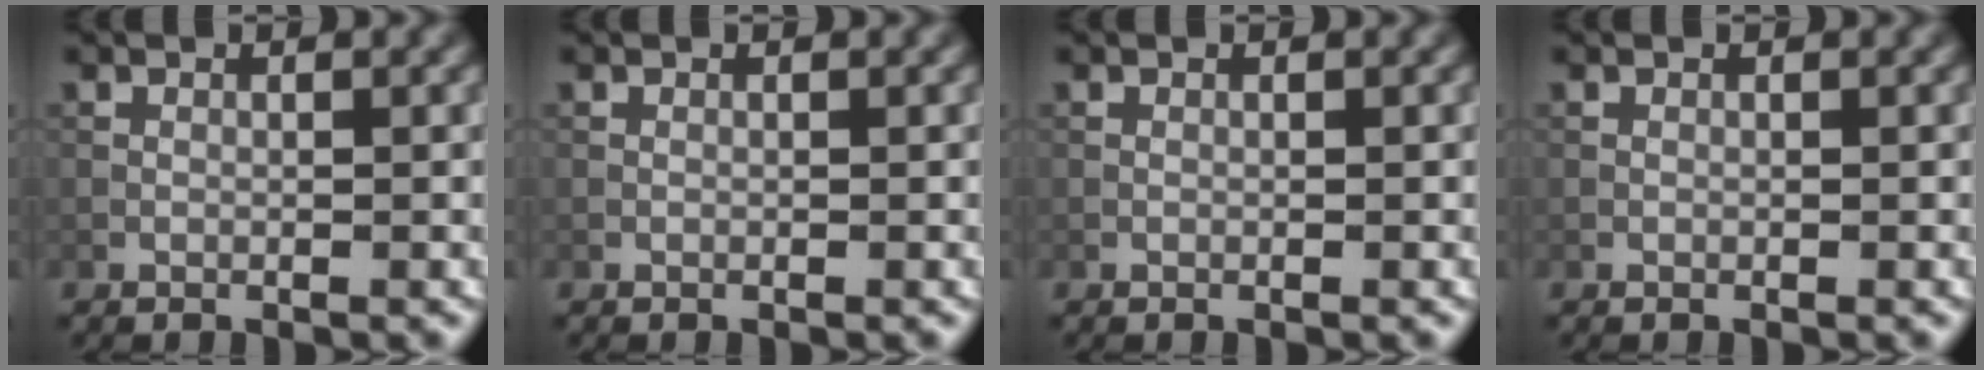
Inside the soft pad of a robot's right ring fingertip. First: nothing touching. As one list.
[{"total": 0.0}, {"total": 0.0}, {"total": 0.0}]